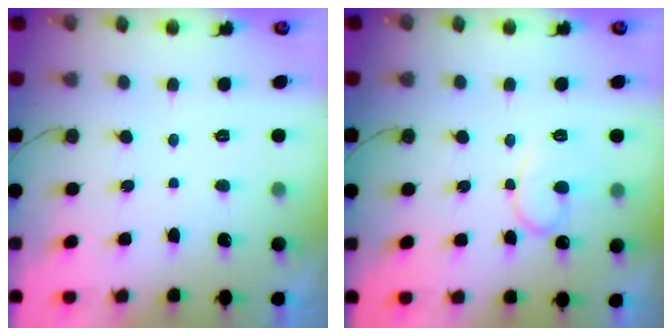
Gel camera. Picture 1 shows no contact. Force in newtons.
{"total": 11.8, "press": 11.7, "slide": 1.1}